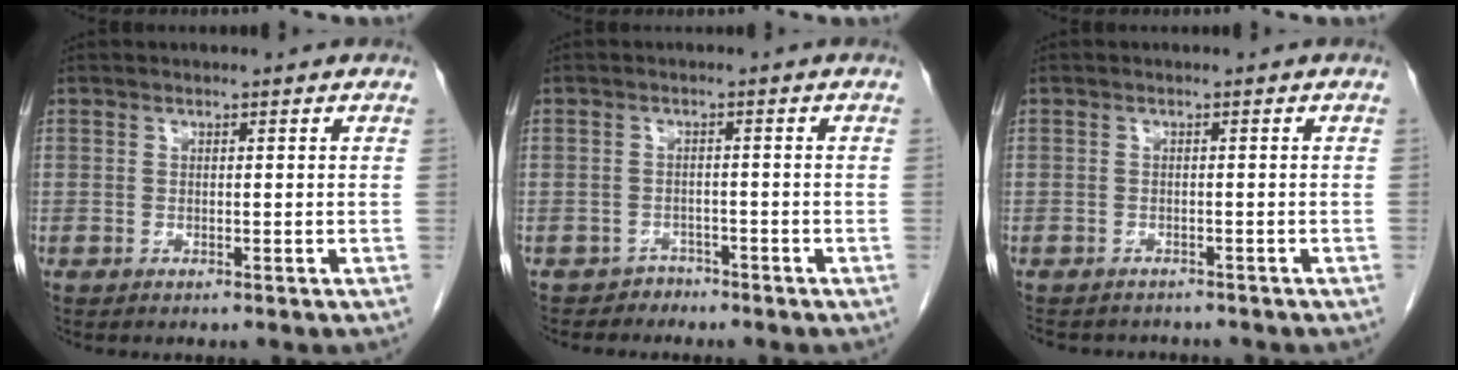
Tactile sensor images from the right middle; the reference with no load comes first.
{"total": 1.9, "force": [-1.6, 1.0, -0.6], "torque": [0.010, 0.004, -0.026]}
{"total": 6.1, "force": [-5.5, 2.2, 1.4], "torque": [-0.022, -0.001, -0.071]}